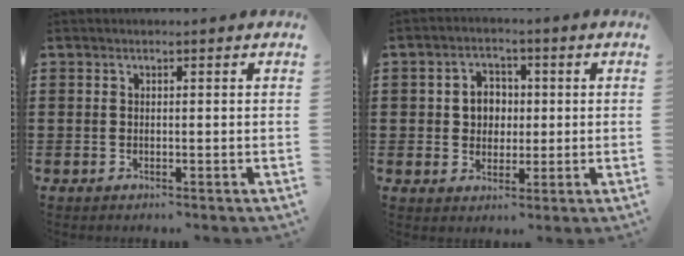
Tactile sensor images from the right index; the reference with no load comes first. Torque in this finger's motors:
{"motor_torque": [0.51, -0.31, 0.19, 0.08]}